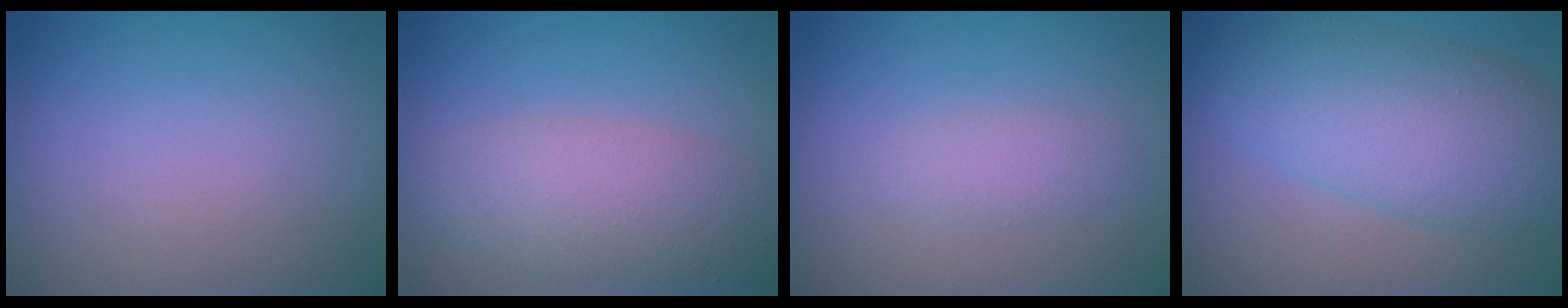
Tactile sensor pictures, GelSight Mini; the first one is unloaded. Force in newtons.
{"total": 5.2, "press": 5.2, "slide": 0.3}
{"total": 1.5, "press": 1.5, "slide": 0.1}
{"total": 7.8, "press": 7.8, "slide": 0.3}